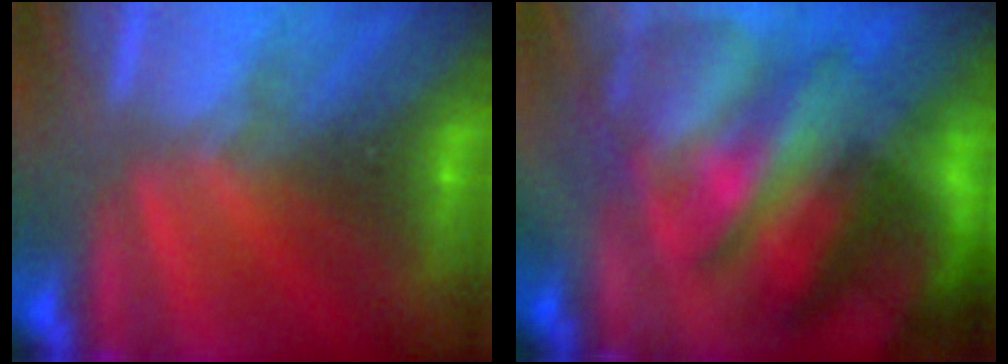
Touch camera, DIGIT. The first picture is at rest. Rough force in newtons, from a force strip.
{"total": 8.2}